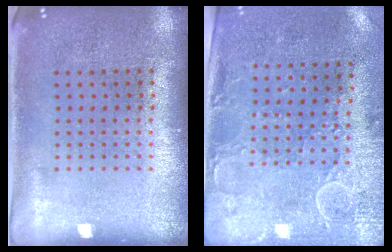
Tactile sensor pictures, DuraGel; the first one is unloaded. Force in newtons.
{"total": 3.0, "press": 2.4, "slide": 1.7}